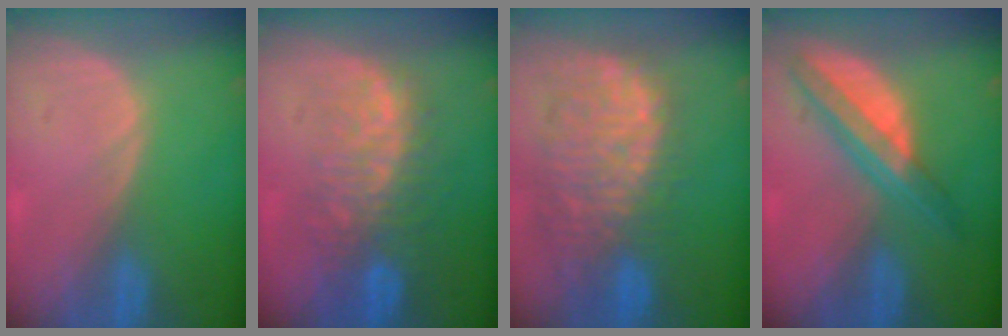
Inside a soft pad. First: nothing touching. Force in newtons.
{"total": 9.9, "press": 8.6, "slide": 4.8}
{"total": 11.8, "press": 10.6, "slide": 5.2}
{"total": 7.4, "press": 6.2, "slide": 3.9}